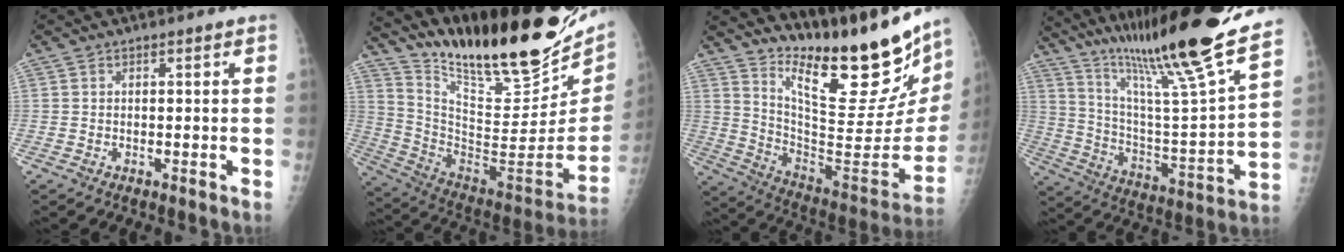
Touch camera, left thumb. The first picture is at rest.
{"total": 33.2, "force": [24.2, 9.3, 20.7], "torque": [-0.305, -0.110, 0.378]}
{"total": 27.5, "force": [21.6, 6.0, 16.0], "torque": [-0.209, -0.155, 0.322]}
{"total": 27.3, "force": [21.1, 1.5, 17.4], "torque": [-0.271, -0.101, 0.345]}